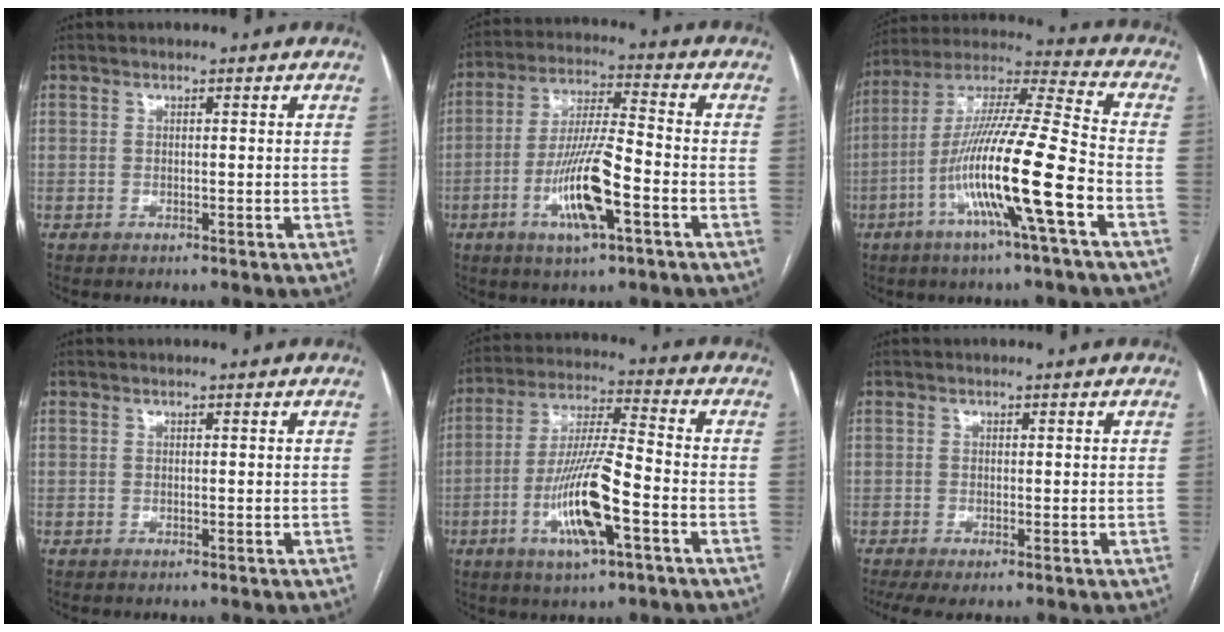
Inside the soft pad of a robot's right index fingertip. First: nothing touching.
{"total": 12.2, "force": [-4.6, 1.8, 11.1], "torque": [-0.219, -0.006, -0.083]}
{"total": 17.7, "force": [-6.2, -0.4, 16.5], "torque": [-0.315, -0.004, -0.121]}
{"total": 0.0}
{"total": 13.3, "force": [-4.8, 1.8, 12.3], "torque": [-0.245, -0.007, -0.086]}
{"total": 3.3, "force": [-1.7, 1.1, 2.7], "torque": [-0.051, -0.008, -0.029]}